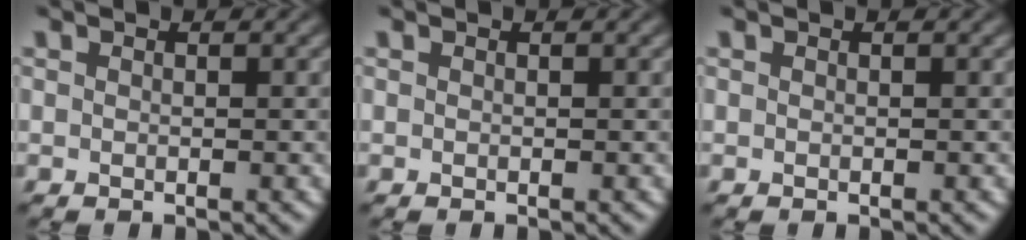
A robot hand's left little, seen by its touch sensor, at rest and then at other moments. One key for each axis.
{"total": 0.0}
{"total": 0.0}